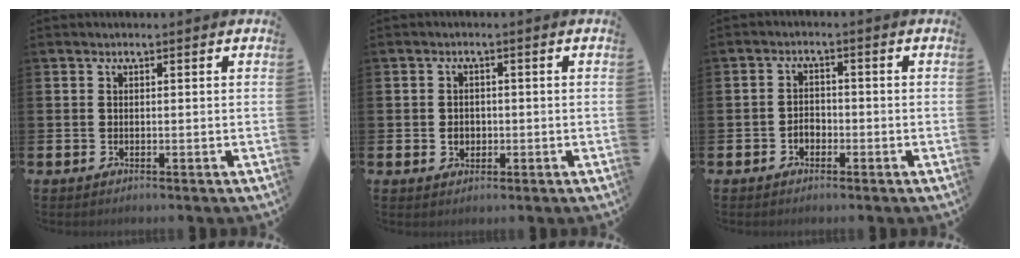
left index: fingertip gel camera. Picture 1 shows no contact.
{"total": 1.9, "force": [-0.2, 1.7, 0.9], "torque": [-0.008, 0.003, -0.009]}
{"total": 1.9, "force": [-1.1, 1.4, 0.7], "torque": [-0.013, 0.002, -0.026]}